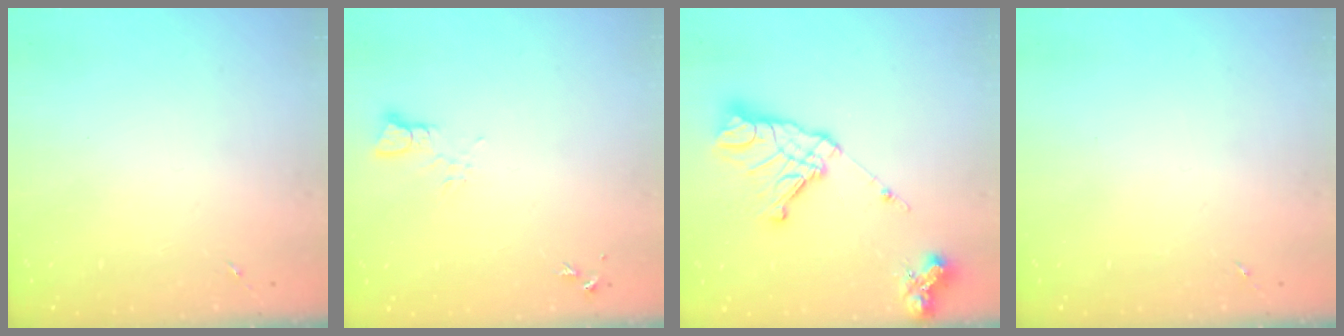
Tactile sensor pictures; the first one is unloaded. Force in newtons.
{"total": 4.4, "press": 4.4, "slide": 0.4}
{"total": 18.6, "press": 18.5, "slide": 2.1}
{"total": 0.0}